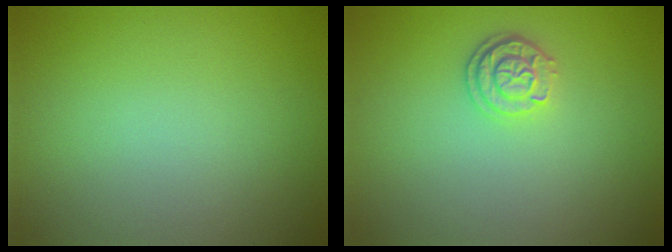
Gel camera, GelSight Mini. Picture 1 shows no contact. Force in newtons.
{"total": 2.4, "press": 2.1, "slide": 1.3}